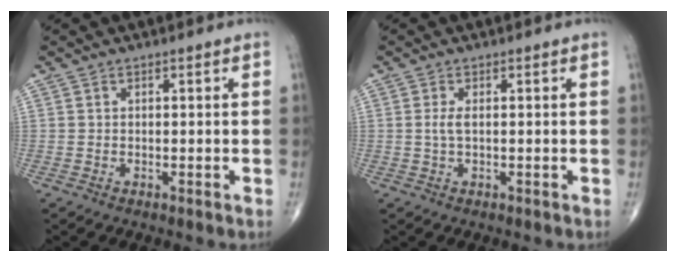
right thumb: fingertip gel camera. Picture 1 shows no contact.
{"total": 1.7, "force": [0.1, 0.5, 1.6], "torque": [-0.045, 0.001, 0.004]}